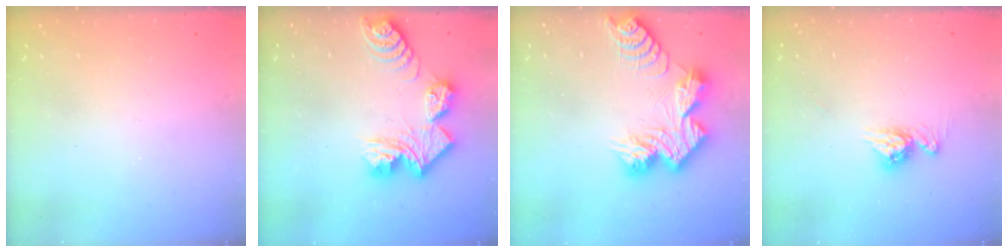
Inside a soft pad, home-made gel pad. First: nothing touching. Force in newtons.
{"total": 14.4, "press": 14.3, "slide": 1.6}
{"total": 13.3, "press": 13.3, "slide": 1.3}
{"total": 8.5, "press": 8.4, "slide": 0.8}